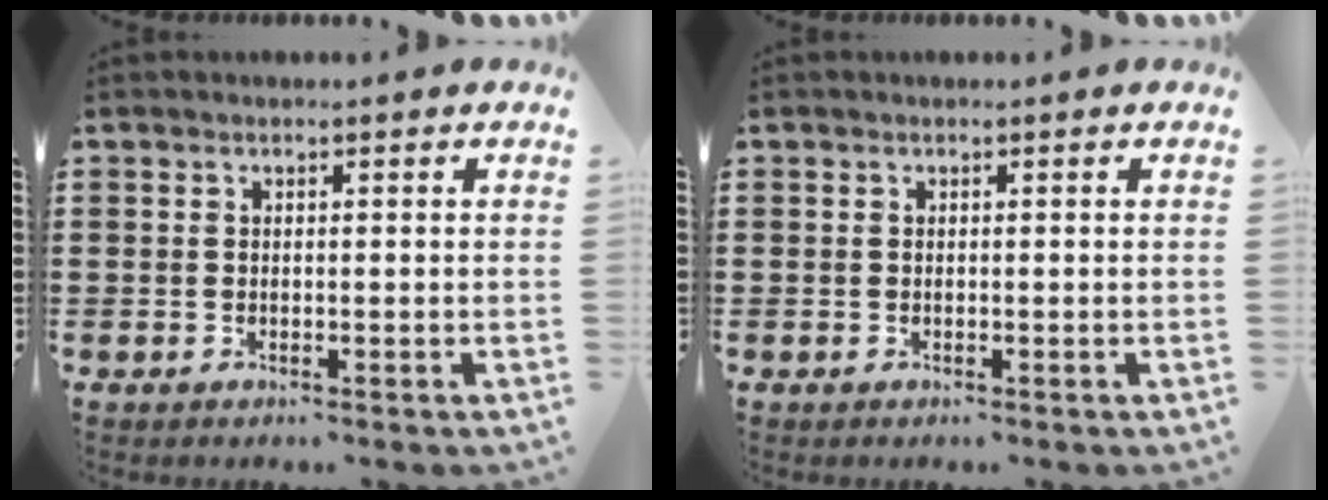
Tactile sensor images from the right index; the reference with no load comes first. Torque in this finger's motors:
{"motor_torque": [0.23, 0.92, 0.00, 0.00]}